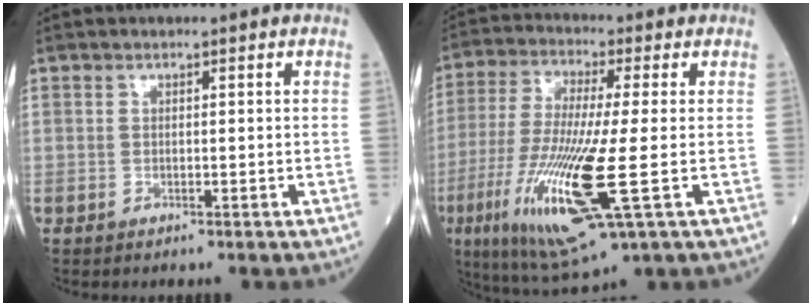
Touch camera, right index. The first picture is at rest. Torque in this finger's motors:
{"motor_torque": [1.28, -0.86, 1.06, 0.21]}